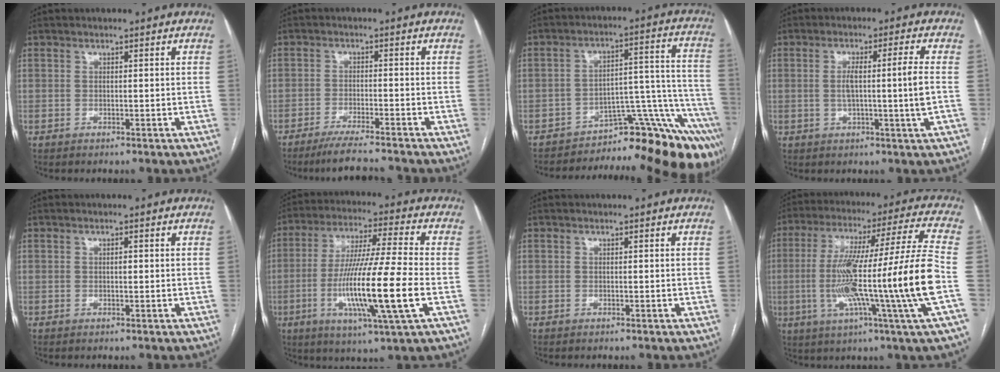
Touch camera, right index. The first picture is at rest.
{"total": 7.5, "force": [-6.9, -0.2, 2.9], "torque": [-0.040, -0.016, -0.113]}
{"total": 15.9, "force": [-14.4, 4.0, 5.4], "torque": [0.025, 0.079, -0.183]}
{"total": 7.0, "force": [-0.5, -1.3, 6.8], "torque": [-0.124, 0.001, -0.005]}
{"total": 0.7, "force": [0.1, 0.2, 0.7], "torque": [-0.013, 0.000, 0.002]}
{"total": 16.8, "force": [-4.0, -0.3, 16.3], "torque": [-0.314, -0.017, -0.077]}
{"total": 0.0}
{"total": 22.4, "force": [-4.3, -2.0, 21.9], "torque": [-0.353, -0.010, -0.092]}